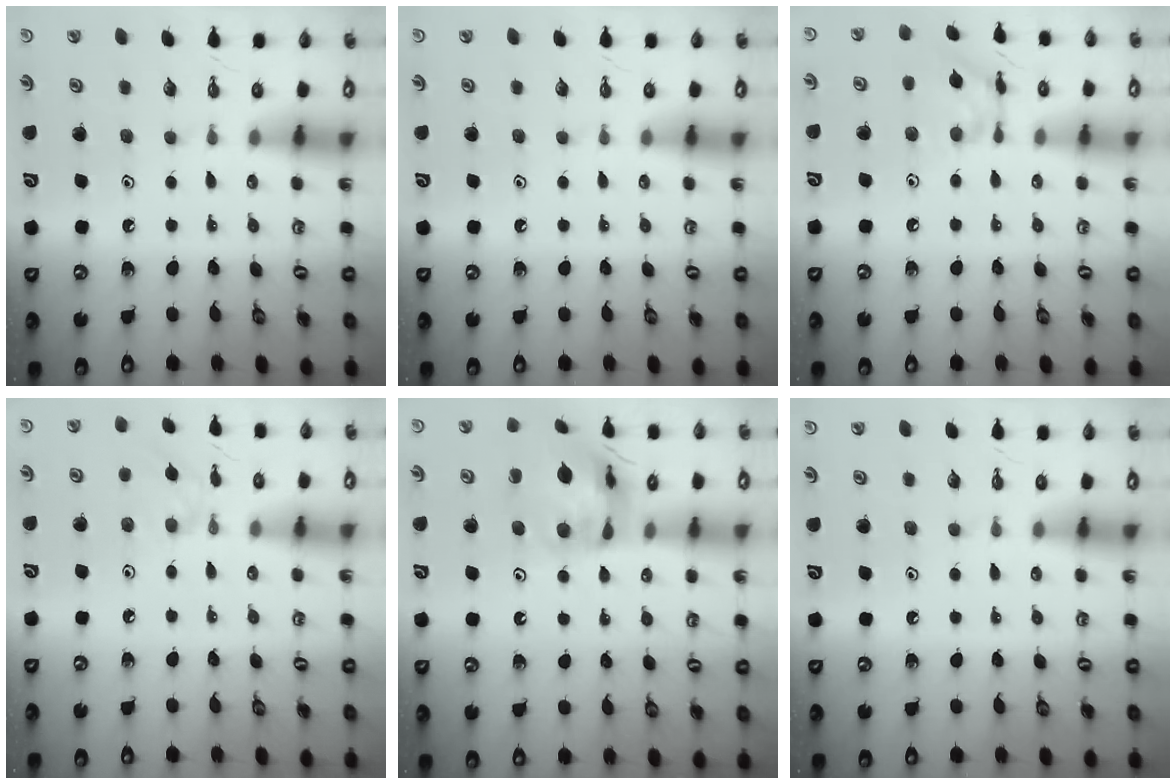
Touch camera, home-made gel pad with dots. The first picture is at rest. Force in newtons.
{"total": 0.0}
{"total": 11.5, "press": 11.5, "slide": 0.9}
{"total": 1.4, "press": 1.4, "slide": 0.4}
{"total": 14.8, "press": 14.7, "slide": 1.7}
{"total": 0.0}